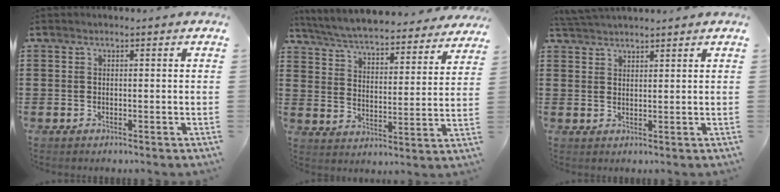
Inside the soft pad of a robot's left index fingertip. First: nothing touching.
{"total": 5.7, "force": [5.5, -0.3, 1.2], "torque": [-0.049, -0.040, 0.092]}
{"total": 2.6, "force": [2.6, 0.0, 0.2], "torque": [-0.008, -0.001, 0.052]}